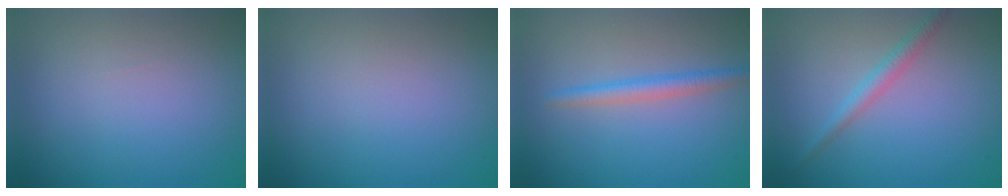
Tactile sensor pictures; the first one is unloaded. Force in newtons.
{"total": 0.0}
{"total": 2.1, "press": 2.1, "slide": 0.1}
{"total": 1.8, "press": 1.8, "slide": 0.0}